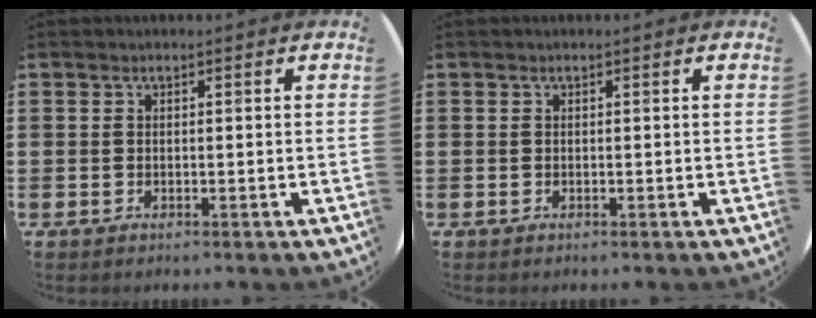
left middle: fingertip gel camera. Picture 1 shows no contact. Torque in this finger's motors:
{"motor_torque": [-0.06, -0.03, 0.00, 0.00]}